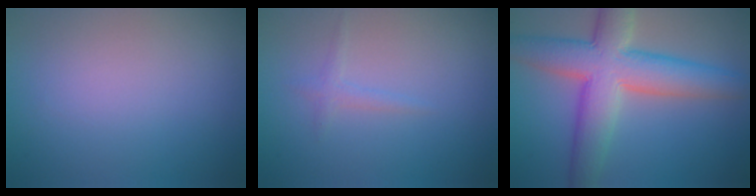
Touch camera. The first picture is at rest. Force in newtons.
{"total": 1.0, "press": 1.0, "slide": 0.1}
{"total": 9.1, "press": 9.0, "slide": 0.6}